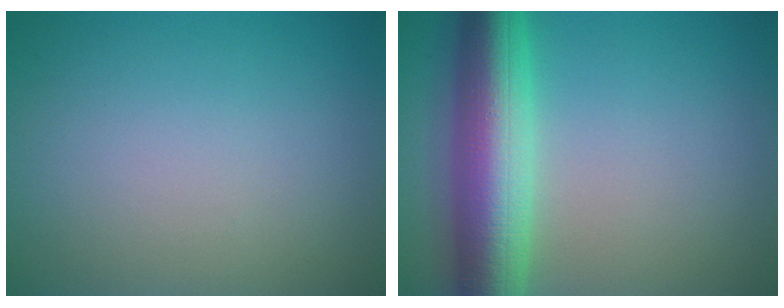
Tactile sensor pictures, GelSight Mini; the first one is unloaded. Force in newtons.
{"total": 9.3, "press": 9.3, "slide": 0.2}